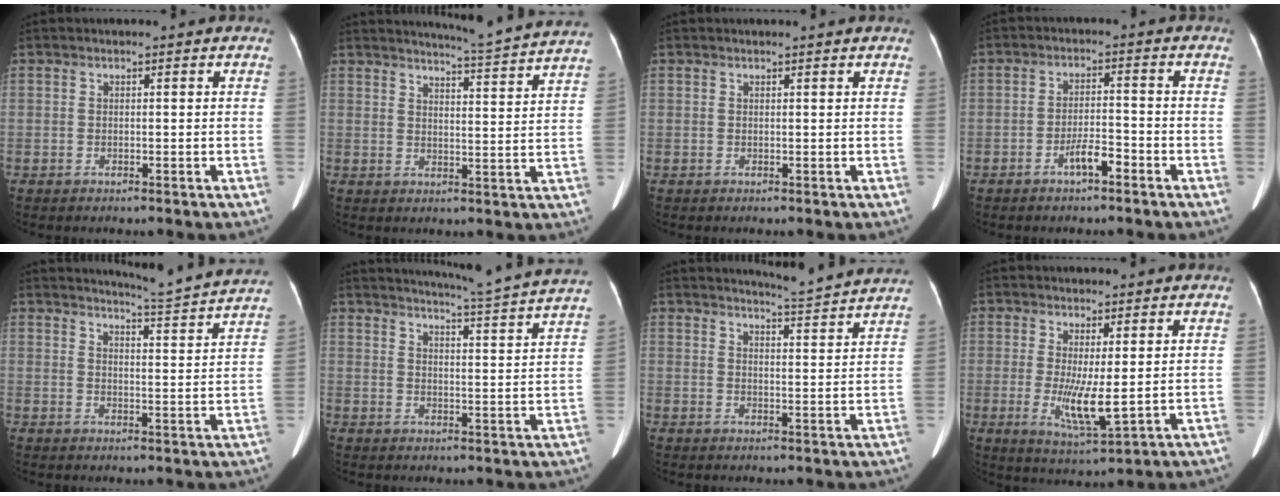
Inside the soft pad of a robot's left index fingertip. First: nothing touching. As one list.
[{"total": 11.8, "force": [11.2, -1.9, 2.9], "torque": [-0.056, -0.040, 0.133]}, {"total": 1.3, "force": [1.2, -0.1, 0.4], "torque": [-0.012, 0.005, 0.015]}, {"total": 3.7, "force": [-2.6, 0.8, 2.6], "torque": [-0.050, 0.000, -0.046]}, {"total": 11.4, "force": [11.0, -1.7, 2.5], "torque": [-0.051, -0.043, 0.134]}, {"total": 15.9, "force": [14.8, -2.3, 5.2], "torque": [-0.093, -0.059, 0.177]}, {"total": 8.7, "force": [8.5, -1.4, 1.4], "torque": [-0.038, -0.023, 0.105]}, {"total": 6.4, "force": [-0.3, 1.1, 6.3], "torque": [-0.124, -0.024, 0.004]}]